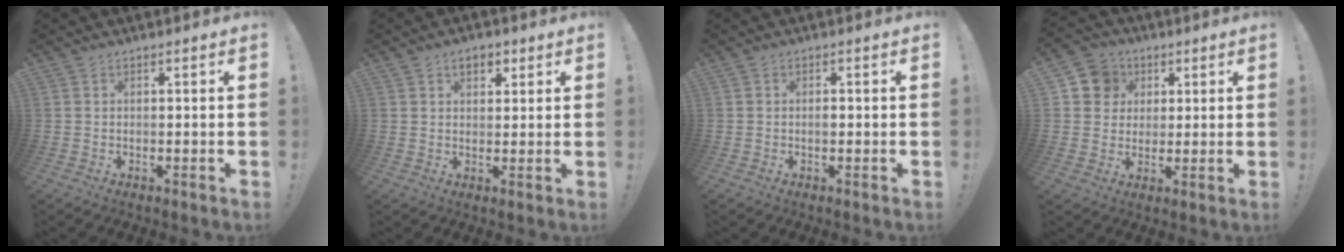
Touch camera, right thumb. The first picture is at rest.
{"total": 4.5, "force": [2.1, 3.2, 2.5], "torque": [-0.031, 0.001, 0.034]}
{"total": 1.0, "force": [-0.4, 0.5, 0.7], "torque": [-0.008, -0.001, -0.008]}
{"total": 9.2, "force": [2.6, 8.5, 2.1], "torque": [-0.025, -0.007, 0.055]}